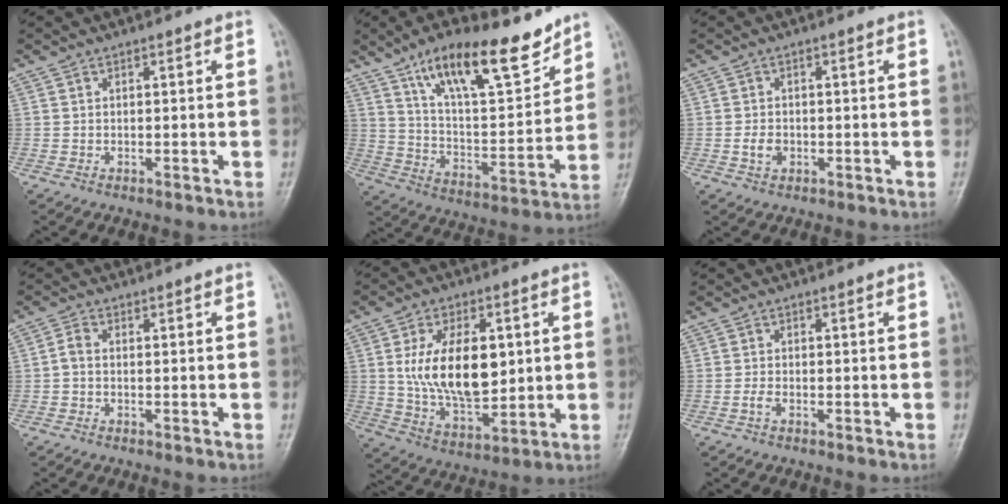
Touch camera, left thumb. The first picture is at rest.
{"total": 19.2, "force": [13.2, 6.3, 12.5], "torque": [-0.165, -0.069, 0.229]}
{"total": 2.5, "force": [-0.7, 1.9, 1.5], "torque": [-0.024, 0.004, -0.014]}
{"total": 1.6, "force": [-0.3, 1.0, 1.2], "torque": [-0.023, 0.003, -0.014]}
{"total": 16.0, "force": [2.4, 9.2, 12.8], "torque": [-0.194, -0.018, 0.050]}
{"total": 1.2, "force": [-0.7, 0.5, 0.8], "torque": [-0.021, 0.001, -0.018]}